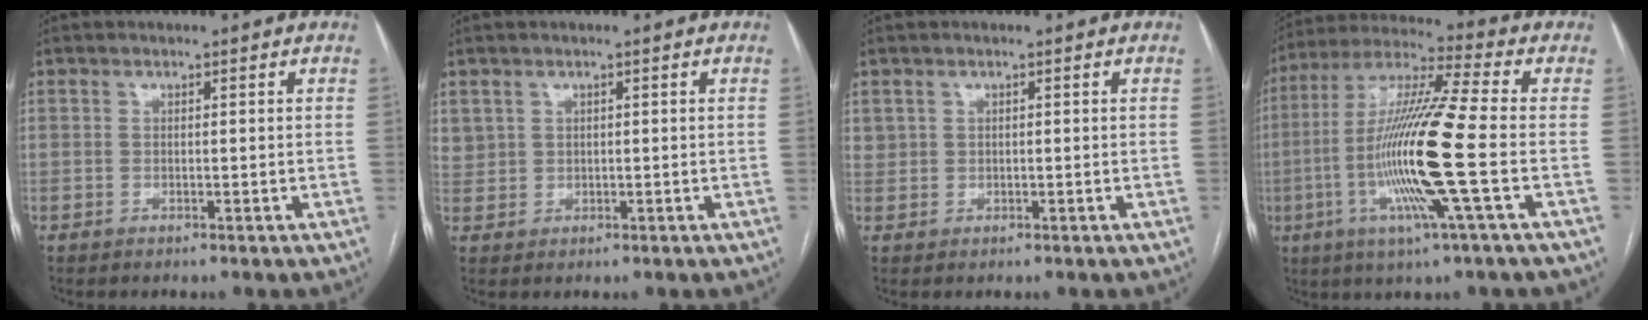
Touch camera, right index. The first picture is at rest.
{"total": 2.4, "force": [1.3, 2.0, 0.3], "torque": [0.003, 0.006, 0.028]}
{"total": 1.3, "force": [0.7, 1.1, 0.1], "torque": [0.010, 0.006, 0.010]}
{"total": 17.1, "force": [-3.5, -0.8, 16.7], "torque": [-0.333, -0.010, -0.080]}